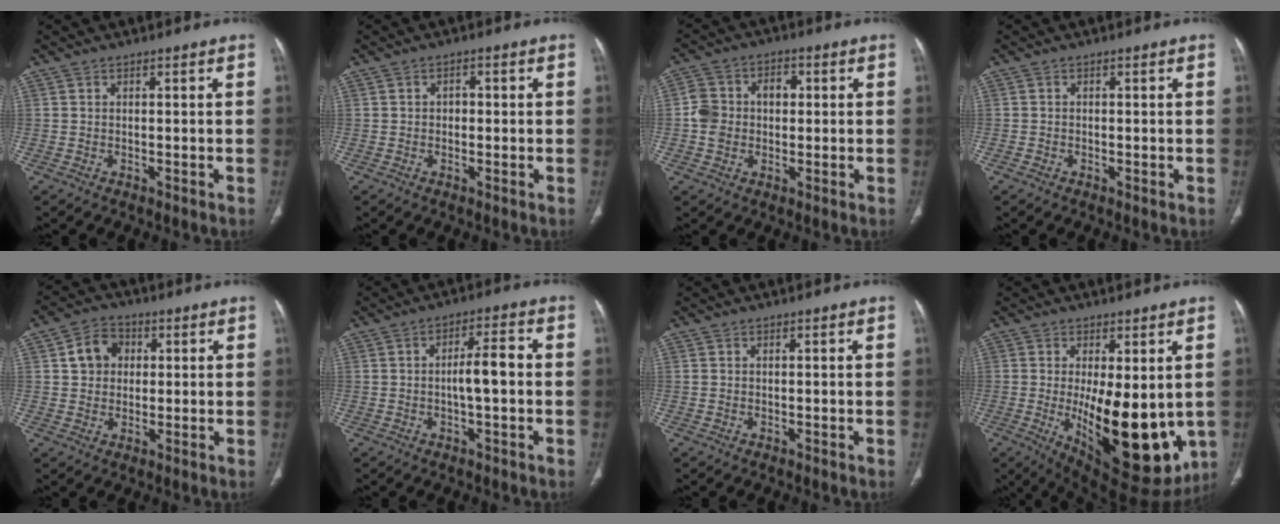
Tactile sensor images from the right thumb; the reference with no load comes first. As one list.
[{"total": 1.7, "force": [0.0, 1.3, 1.1], "torque": [-0.010, 0.005, -0.003]}, {"total": 7.6, "force": [0.1, 6.3, 4.3], "torque": [-0.064, 0.026, -0.003]}, {"total": 0.6, "force": [-0.3, 0.5, 0.2], "torque": [-0.002, 0.001, -0.006]}, {"total": 6.8, "force": [1.5, 5.7, 3.4], "torque": [-0.039, 0.006, 0.020]}, {"total": 6.0, "force": [-0.5, 1.8, 5.7], "torque": [-0.099, 0.019, -0.013]}, {"total": 0.0}, {"total": 19.9, "force": [-2.1, 8.3, 17.9], "torque": [-0.239, -0.037, -0.001]}]